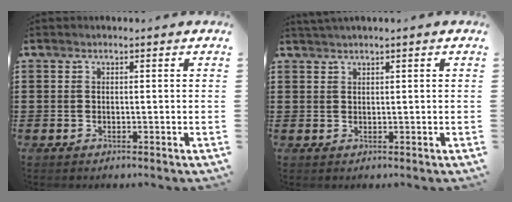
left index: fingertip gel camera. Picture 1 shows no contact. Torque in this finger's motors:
{"motor_torque": [1.21, -0.93, 0.17, 0.06]}